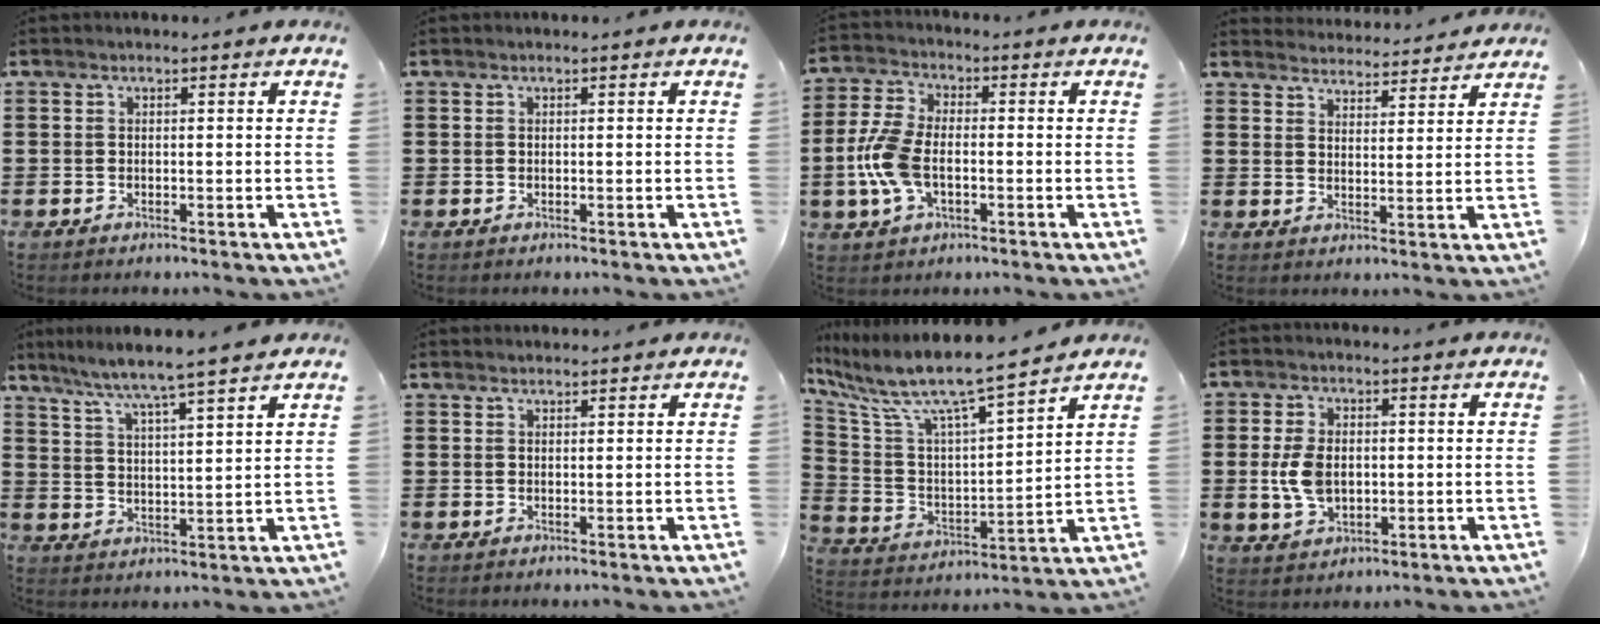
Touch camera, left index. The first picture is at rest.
{"total": 0.0}
{"total": 8.8, "force": [-1.5, 4.8, 7.2], "torque": [-0.179, -0.006, -0.033]}
{"total": 4.0, "force": [4.0, 0.2, -0.2], "torque": [-0.011, -0.021, 0.072]}
{"total": 5.0, "force": [4.5, -1.0, 2.0], "torque": [-0.061, -0.031, 0.073]}
{"total": 1.1, "force": [1.1, 0.2, 0.1], "torque": [-0.004, 0.000, 0.021]}
{"total": 8.4, "force": [7.0, 0.8, 4.5], "torque": [-0.120, -0.055, 0.112]}
{"total": 6.2, "force": [0.1, 4.0, 4.8], "torque": [-0.123, 0.002, -0.005]}